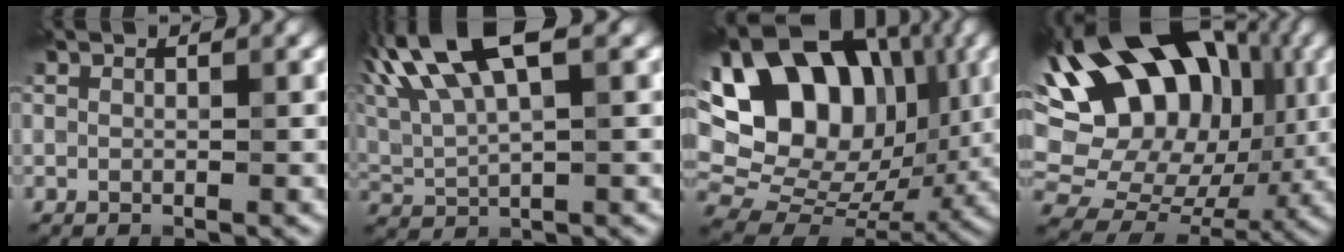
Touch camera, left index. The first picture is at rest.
{"total": 10.1, "force": [4.9, 3.5, 8.1], "torque": [-0.169, 0.023, 0.089]}
{"total": 20.9, "force": [6.9, 15.1, 12.7], "torque": [-0.255, 0.073, 0.129]}
{"total": 18.9, "force": [7.0, 12.2, 12.6], "torque": [-0.206, 0.066, 0.125]}